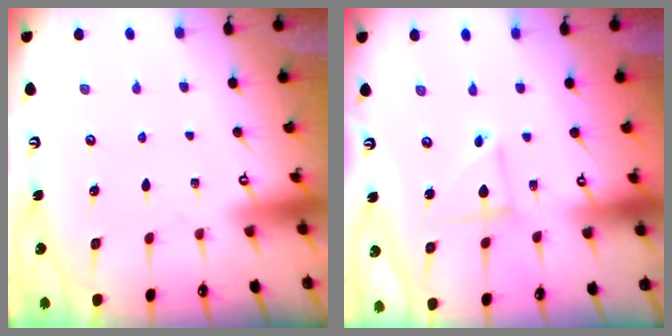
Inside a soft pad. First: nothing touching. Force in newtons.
{"total": 4.1, "press": 4.1, "slide": 0.4}